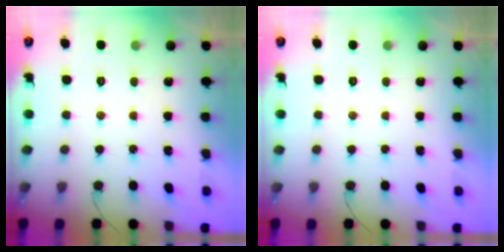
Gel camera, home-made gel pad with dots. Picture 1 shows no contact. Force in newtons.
{"total": 0.0}